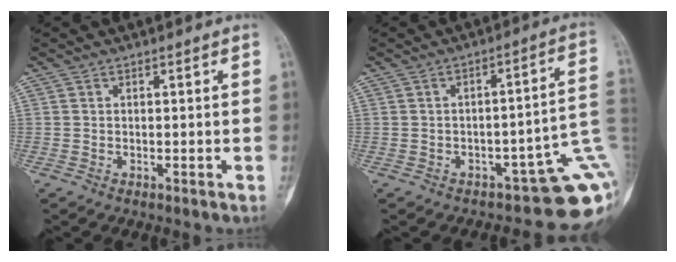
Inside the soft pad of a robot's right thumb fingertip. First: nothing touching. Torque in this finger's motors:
{"motor_torque": [1.32, 0.07, 0.53, -0.77, 0.13]}